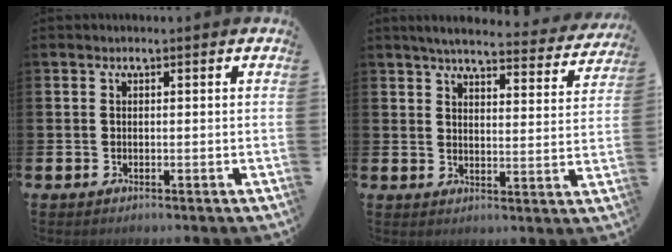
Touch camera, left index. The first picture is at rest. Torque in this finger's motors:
{"motor_torque": [0.57, -1.56, 0.34, 0.11]}